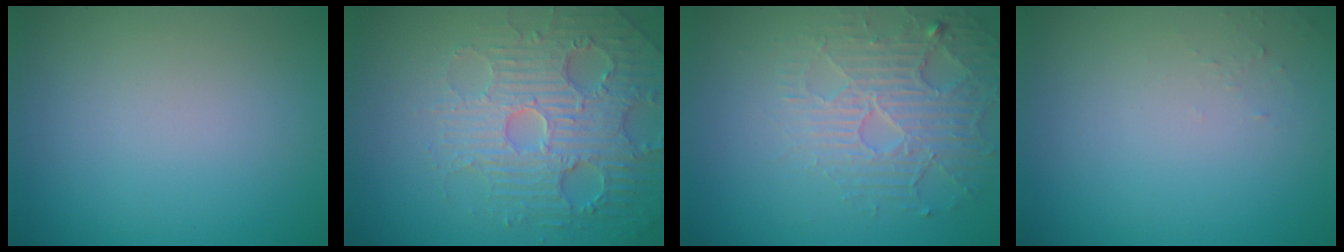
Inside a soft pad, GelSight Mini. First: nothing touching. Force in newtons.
{"total": 4.7, "press": 4.7, "slide": 0.9}
{"total": 5.0, "press": 3.4, "slide": 3.6}
{"total": 0.6, "press": 0.6, "slide": 0.1}